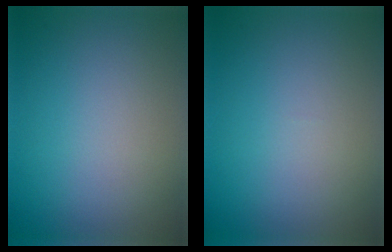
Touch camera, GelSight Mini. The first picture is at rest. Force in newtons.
{"total": 0.0}